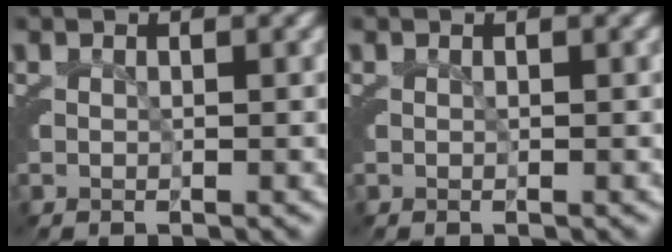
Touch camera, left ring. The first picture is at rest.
{"total": 0.0}